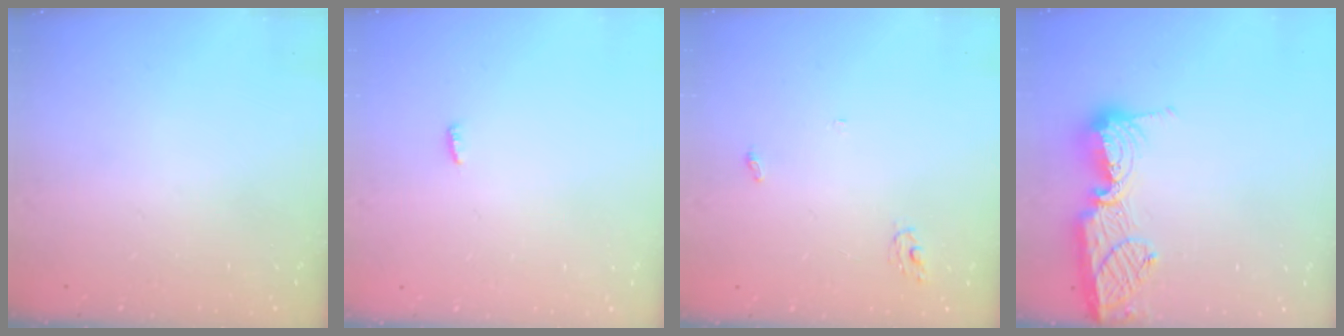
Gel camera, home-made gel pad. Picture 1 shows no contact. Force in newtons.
{"total": 3.0, "press": 2.9, "slide": 0.8}
{"total": 2.8, "press": 2.8, "slide": 0.2}
{"total": 12.7, "press": 12.6, "slide": 1.2}